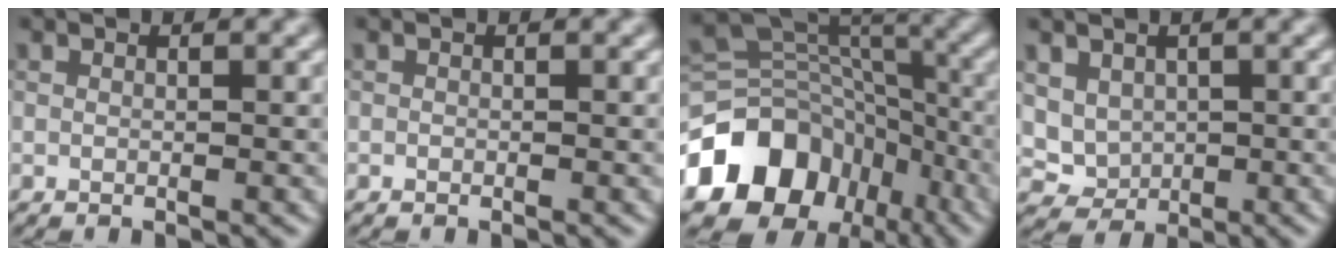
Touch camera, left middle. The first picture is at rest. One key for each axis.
{"total": 0.0}
{"total": 12.8, "fx": -6.3, "fy": 9.8, "fz": 5.4, "tx": -0.120, "ty": 0.008, "tz": -0.111}
{"total": 2.7, "fx": 0.6, "fy": 2.3, "fz": 1.3, "tx": -0.028, "ty": -0.003, "tz": 0.018}